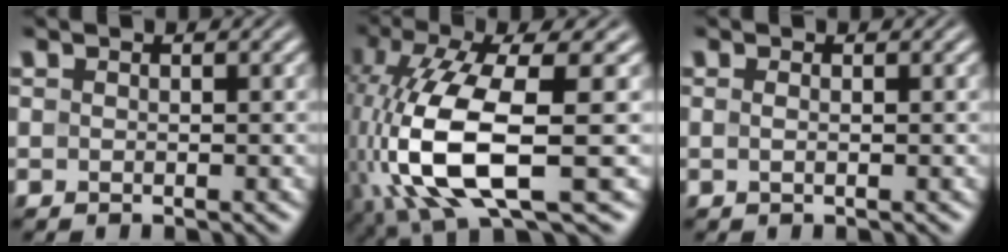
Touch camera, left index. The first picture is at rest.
{"total": 12.0, "force": [-2.5, 4.5, 10.9], "torque": [-0.237, -0.013, -0.044]}
{"total": 0.8, "force": [0.1, 0.3, 0.7], "torque": [-0.012, -0.003, -0.002]}